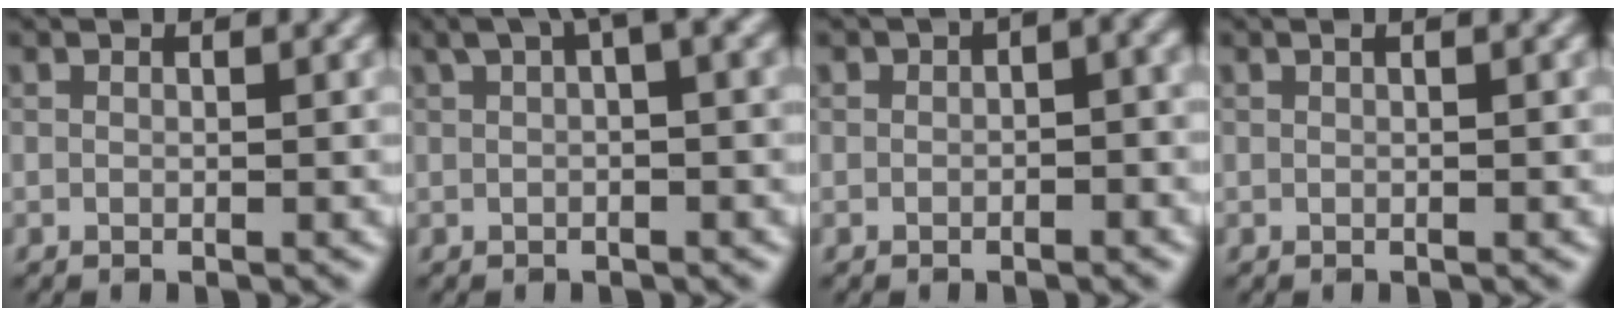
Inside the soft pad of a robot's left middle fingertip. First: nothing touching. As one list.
[{"total": 4.7, "force": [2.3, 0.9, 4.0], "torque": [-0.060, 0.018, 0.034]}, {"total": 4.0, "force": [0.8, 2.4, 3.1], "torque": [-0.016, 0.001, 0.007]}, {"total": 0.6, "force": [0.2, 0.1, 0.6], "torque": [-0.009, 0.006, 0.003]}]